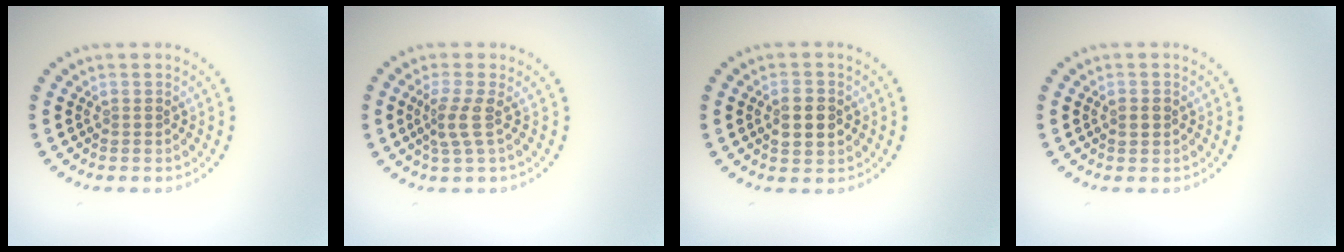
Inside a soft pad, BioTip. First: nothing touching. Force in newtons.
{"total": 2.2, "press": 1.6, "slide": 1.4}
{"total": 2.9, "press": 2.9, "slide": 0.2}
{"total": 1.2, "press": 1.2, "slide": 0.1}